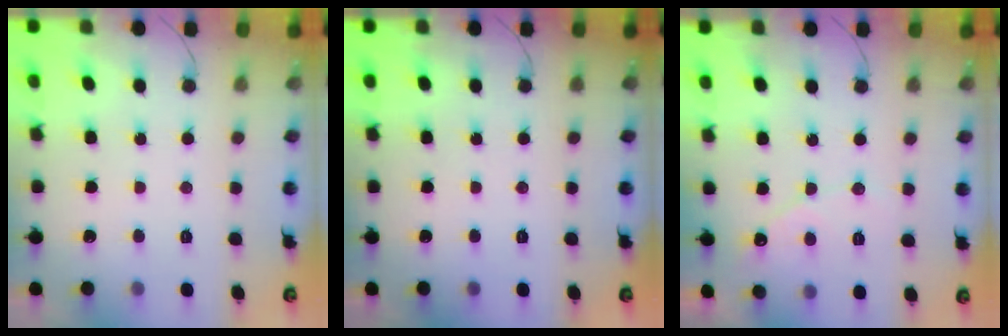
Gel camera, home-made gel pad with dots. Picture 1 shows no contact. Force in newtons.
{"total": 0.0}
{"total": 5.0, "press": 5.0, "slide": 0.3}